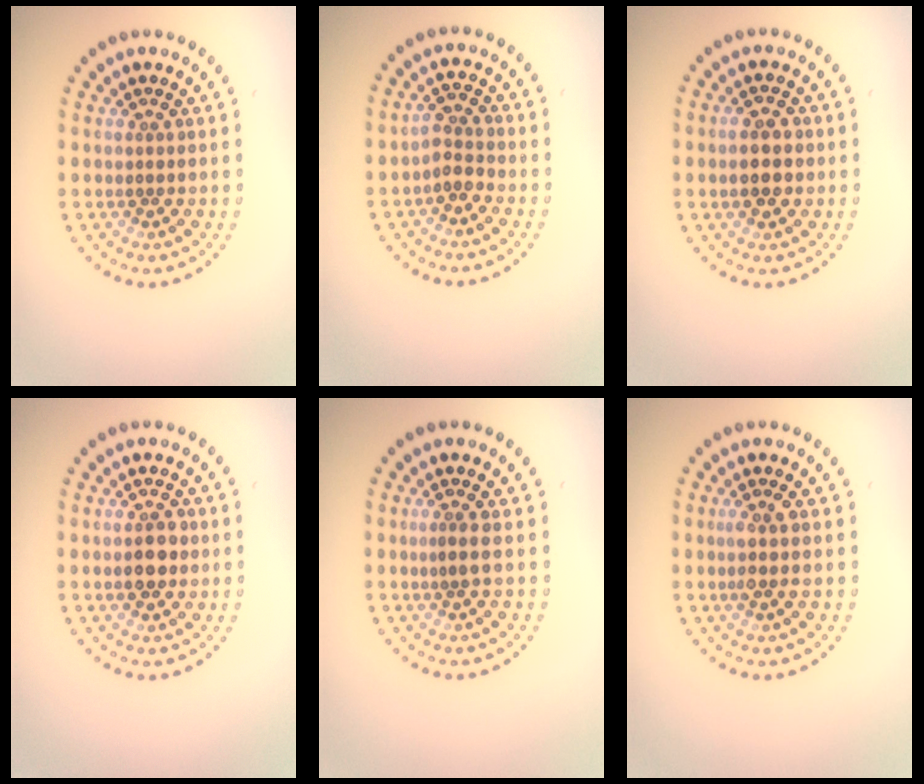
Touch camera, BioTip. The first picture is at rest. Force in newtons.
{"total": 1.9, "press": 1.6, "slide": 1.0}
{"total": 2.9, "press": 2.9, "slide": 0.1}
{"total": 2.7, "press": 2.7, "slide": 0.2}
{"total": 0.9, "press": 0.5, "slide": 0.8}
{"total": 1.7, "press": 1.4, "slide": 0.9}